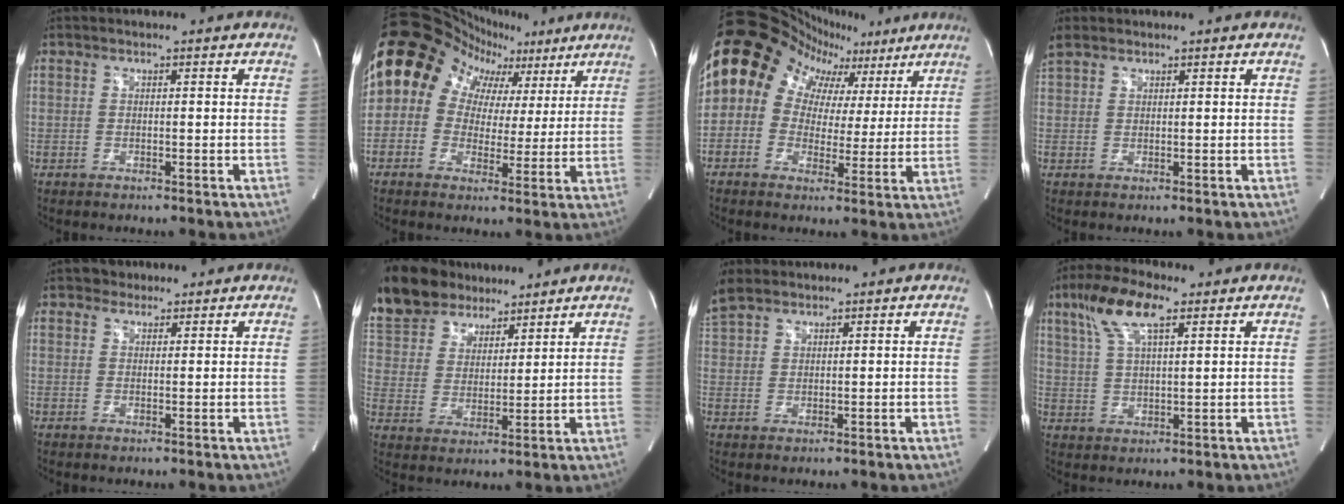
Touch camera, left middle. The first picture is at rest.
{"total": 17.6, "force": [7.0, 14.2, 7.7], "torque": [-0.127, 0.083, 0.103]}
{"total": 18.0, "force": [8.1, 14.0, 7.8], "torque": [-0.130, 0.083, 0.115]}
{"total": 3.0, "force": [2.5, 1.4, 0.9], "torque": [-0.034, 0.021, 0.056]}
{"total": 2.1, "force": [1.4, 1.5, 0.0], "torque": [0.002, 0.010, 0.016]}
{"total": 18.6, "force": [15.3, 8.3, 6.5], "torque": [-0.160, 0.046, 0.283]}
{"total": 5.0, "force": [4.1, 2.1, 1.9], "torque": [-0.054, 0.022, 0.092]}
{"total": 9.1, "force": [5.0, 2.3, 7.3], "torque": [-0.154, 0.022, 0.098]}